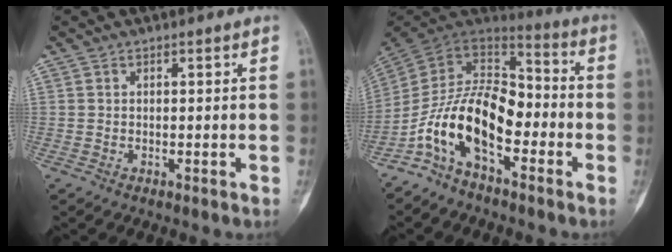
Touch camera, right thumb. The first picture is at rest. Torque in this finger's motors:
{"motor_torque": [2.50, 2.51, 1.42, -1.35, 0.19]}